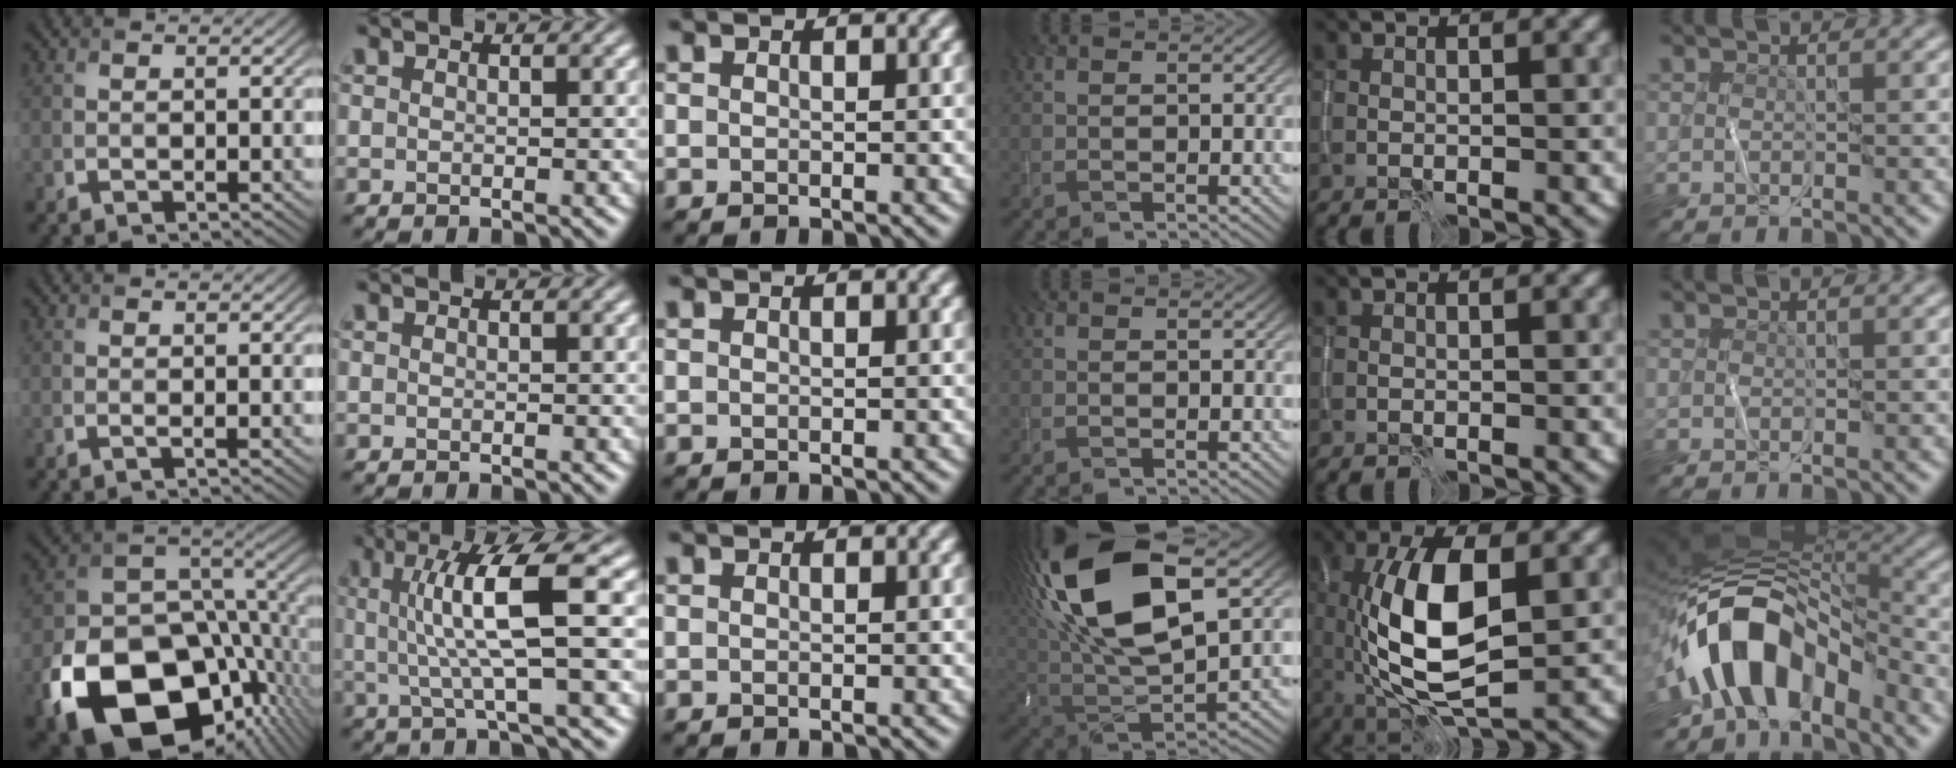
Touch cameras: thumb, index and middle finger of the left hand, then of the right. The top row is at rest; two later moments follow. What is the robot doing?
{"motion": "wipe", "object": "whiteboard"}